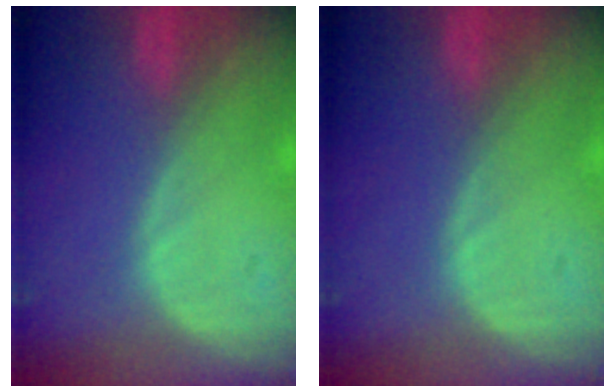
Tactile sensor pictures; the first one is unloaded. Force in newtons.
{"total": 0.0}